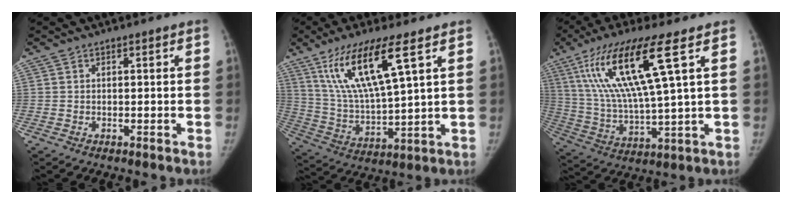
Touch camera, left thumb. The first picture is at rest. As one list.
[{"total": 16.0, "force": [8.1, 3.3, 13.4], "torque": [-0.270, -0.034, 0.163]}, {"total": 18.7, "force": [7.8, 2.6, 16.8], "torque": [-0.345, -0.023, 0.145]}]